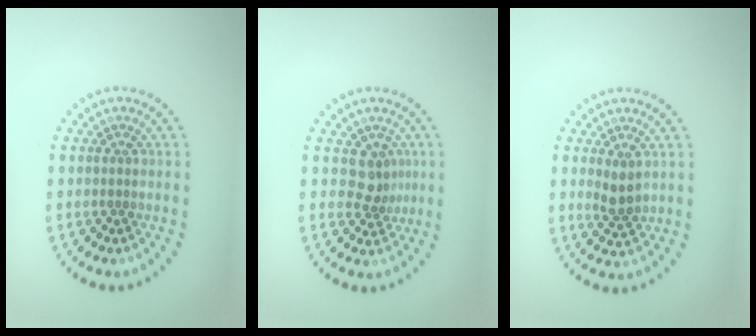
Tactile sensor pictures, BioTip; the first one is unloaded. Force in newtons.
{"total": 2.4, "press": 1.7, "slide": 1.7}
{"total": 1.7, "press": 1.6, "slide": 0.6}